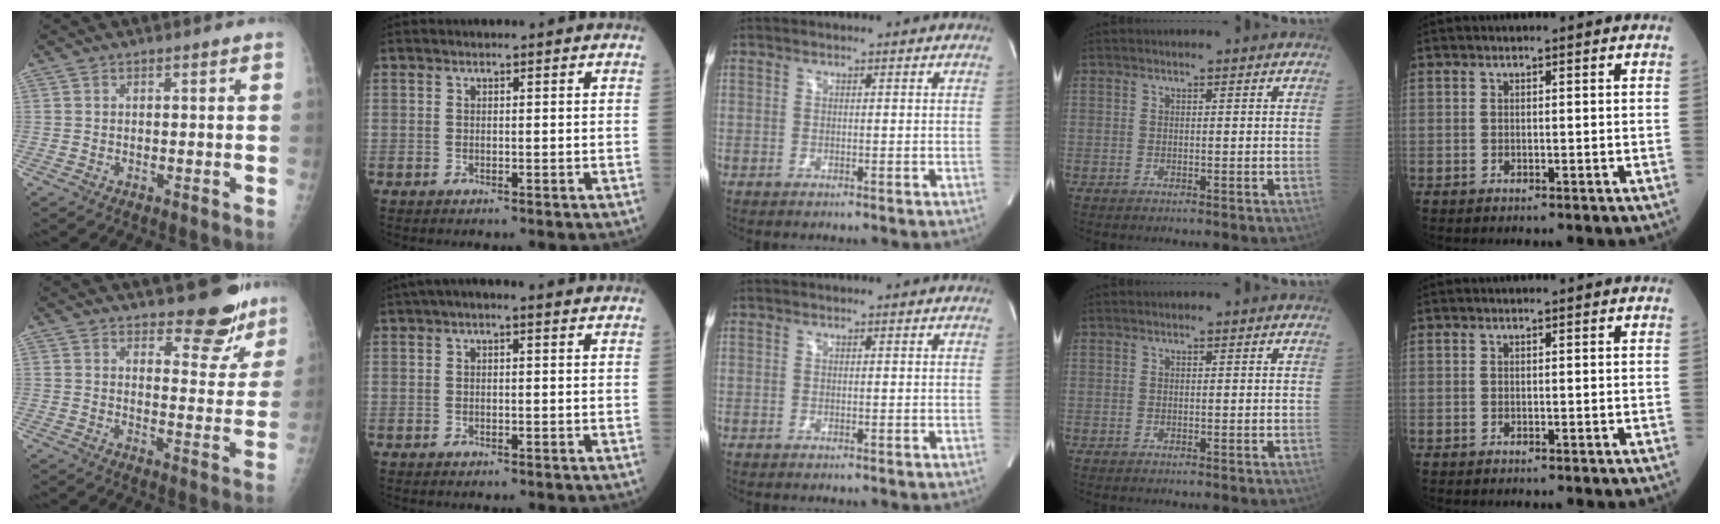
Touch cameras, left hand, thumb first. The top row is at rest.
{"thumb": {"total": 10.2, "force": [8.4, 3.9, 4.3], "torque": [-0.019, -0.068, 0.108]}, "index": {"total": 3.2, "force": [1.8, 0.8, 2.5], "torque": [-0.044, 0.026, 0.023]}}